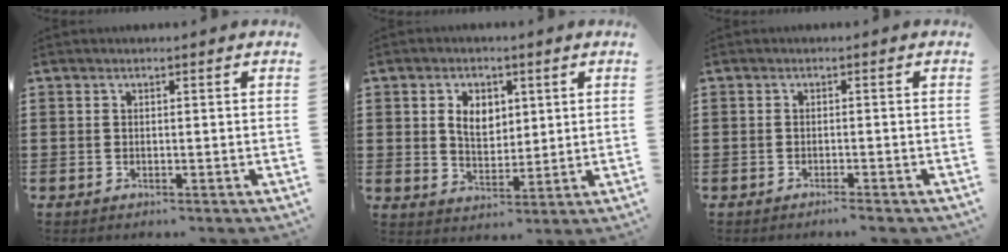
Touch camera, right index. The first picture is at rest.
{"total": 5.0, "force": [1.4, 3.6, 3.2], "torque": [-0.068, 0.010, 0.020]}
{"total": 1.1, "force": [-1.0, -0.1, 0.5], "torque": [-0.010, -0.002, -0.018]}